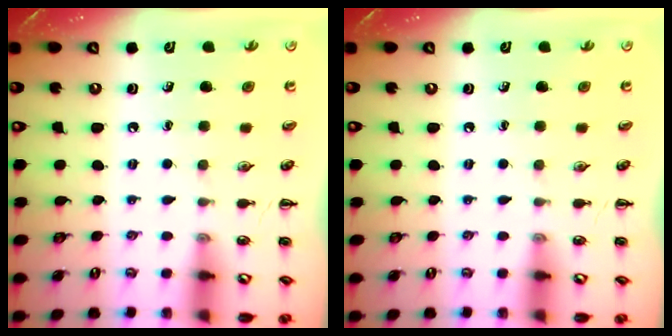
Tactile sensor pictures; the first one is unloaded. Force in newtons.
{"total": 0.0}